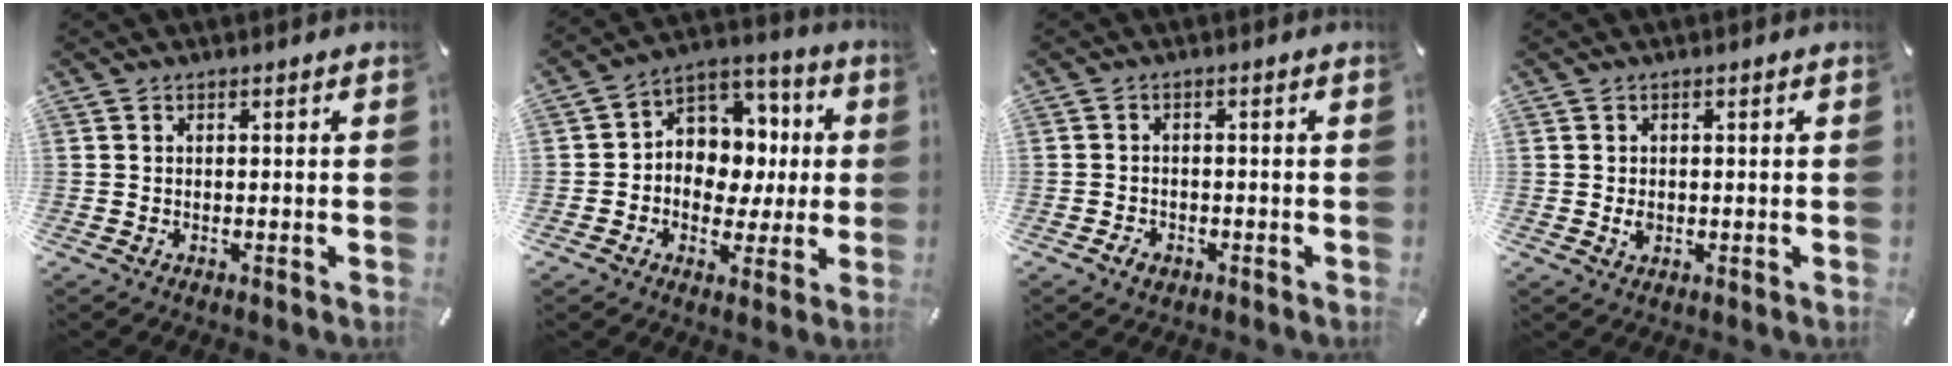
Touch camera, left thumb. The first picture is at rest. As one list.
[{"total": 10.4, "force": [0.5, 9.7, 3.6], "torque": [-0.054, -0.011, 0.017]}, {"total": 2.5, "force": [-1.4, 1.8, 1.0], "torque": [-0.016, 0.008, -0.029]}, {"total": 1.8, "force": [0.0, 1.4, 1.1], "torque": [-0.015, 0.001, -0.004]}]